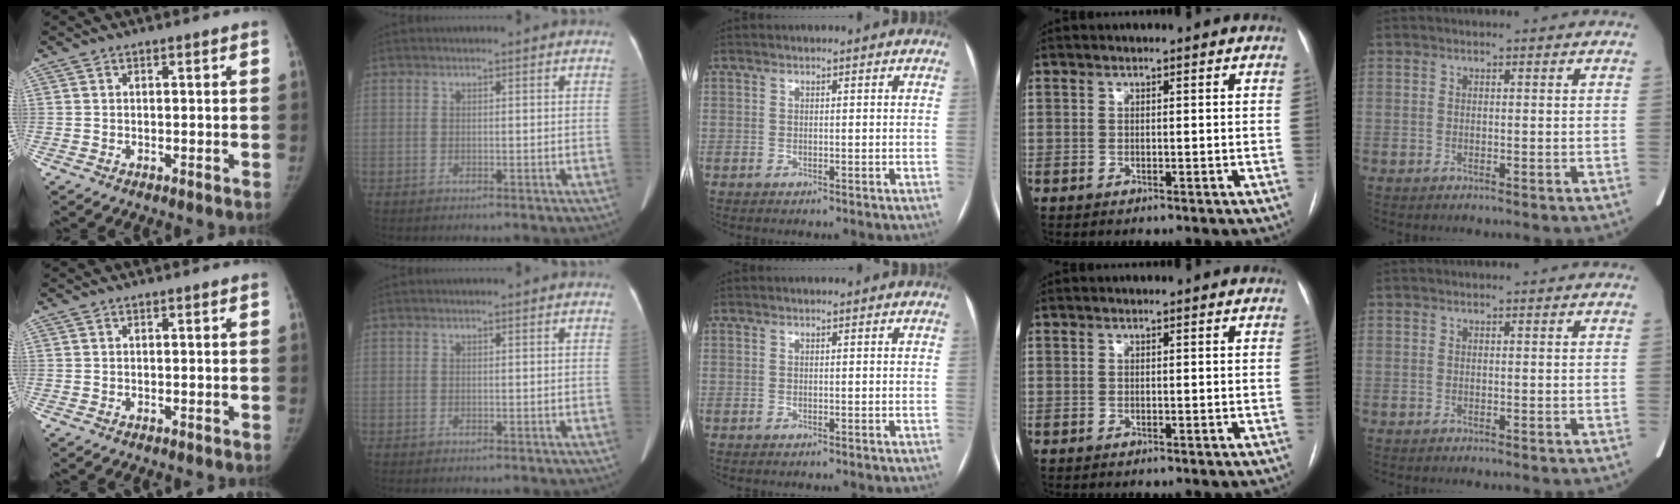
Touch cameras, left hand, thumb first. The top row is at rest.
{}